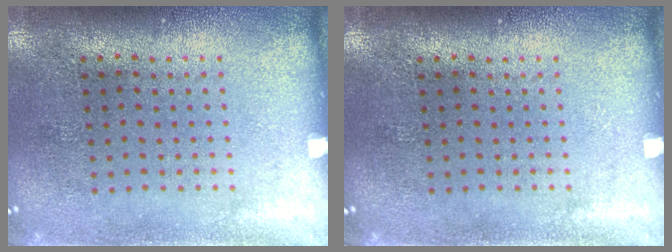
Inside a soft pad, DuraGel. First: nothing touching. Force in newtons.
{"total": 0.0}